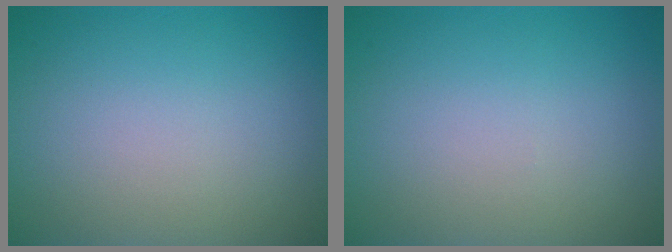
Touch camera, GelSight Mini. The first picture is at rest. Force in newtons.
{"total": 0.0}